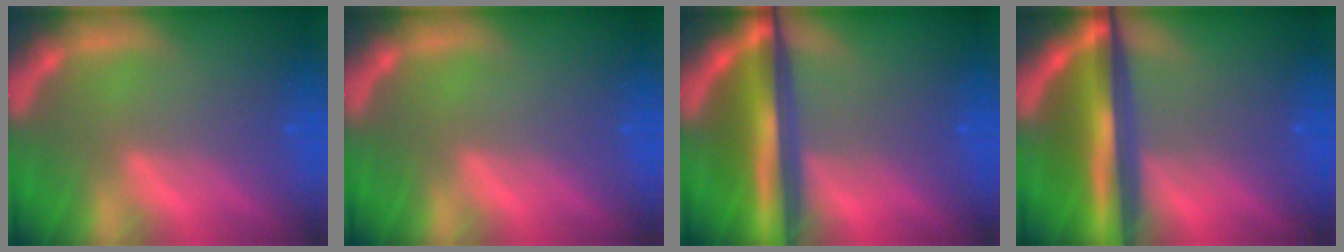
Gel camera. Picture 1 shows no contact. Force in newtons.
{"total": 0.0}
{"total": 9.4}
{"total": 10.0}